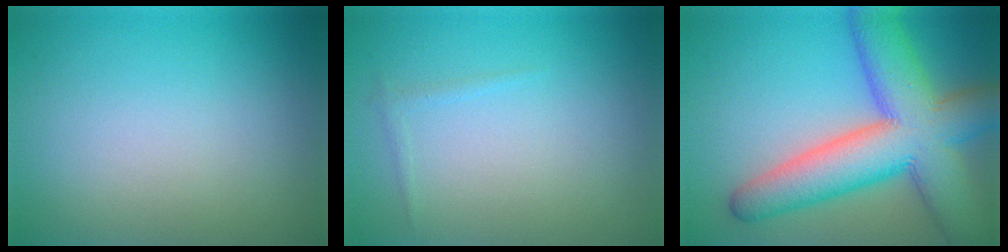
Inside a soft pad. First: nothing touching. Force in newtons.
{"total": 0.6, "press": 0.6, "slide": 0.1}
{"total": 11.9, "press": 11.9, "slide": 0.6}